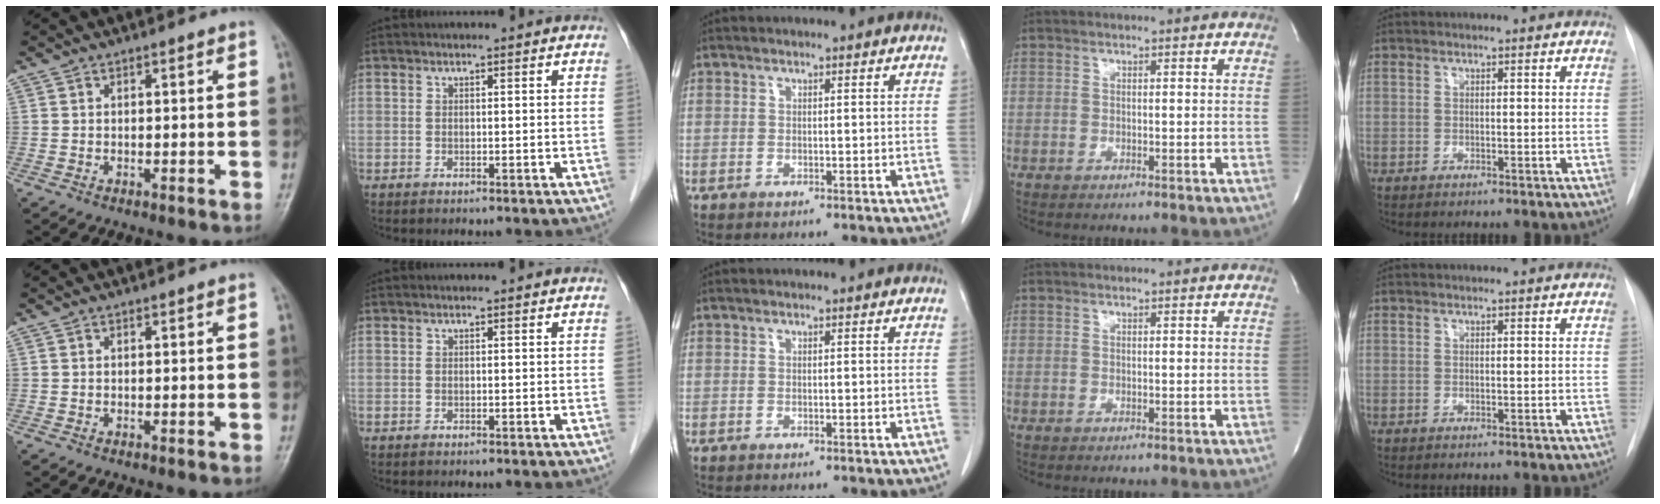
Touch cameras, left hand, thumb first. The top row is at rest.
{}